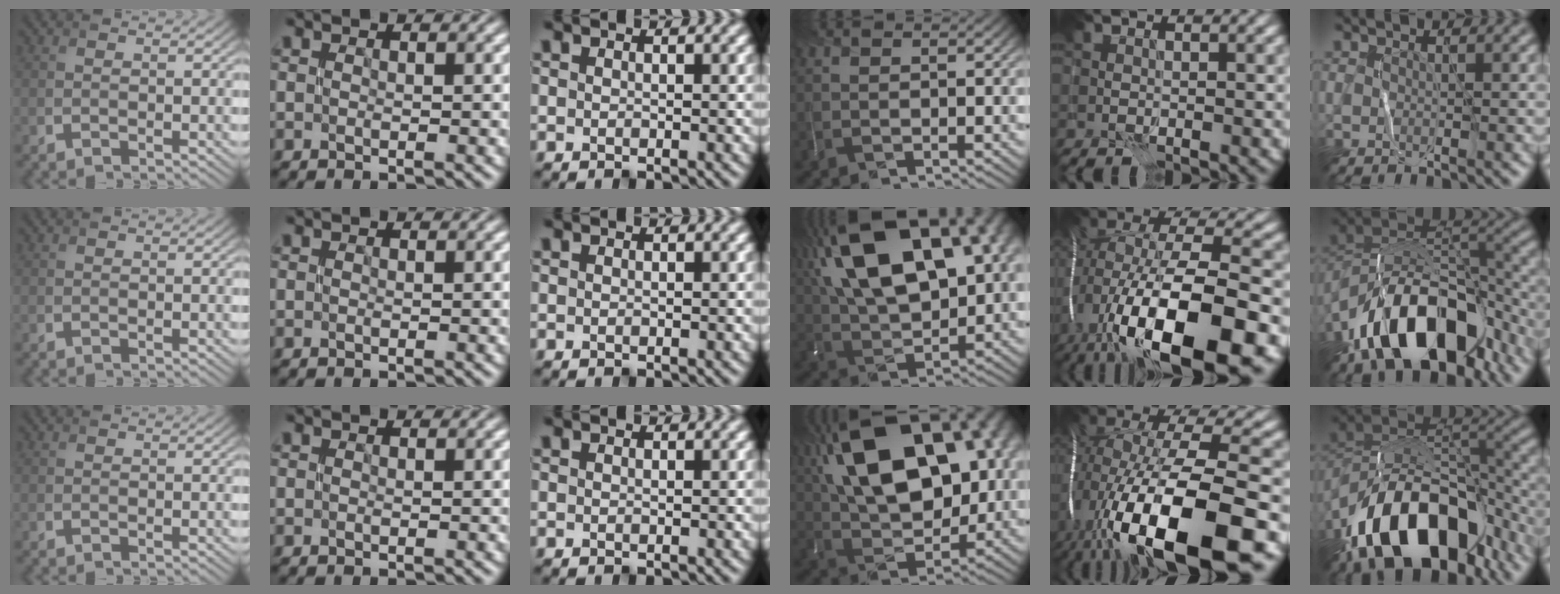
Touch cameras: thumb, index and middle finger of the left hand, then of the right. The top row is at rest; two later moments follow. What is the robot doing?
{"motion": "open", "object": "stapler"}